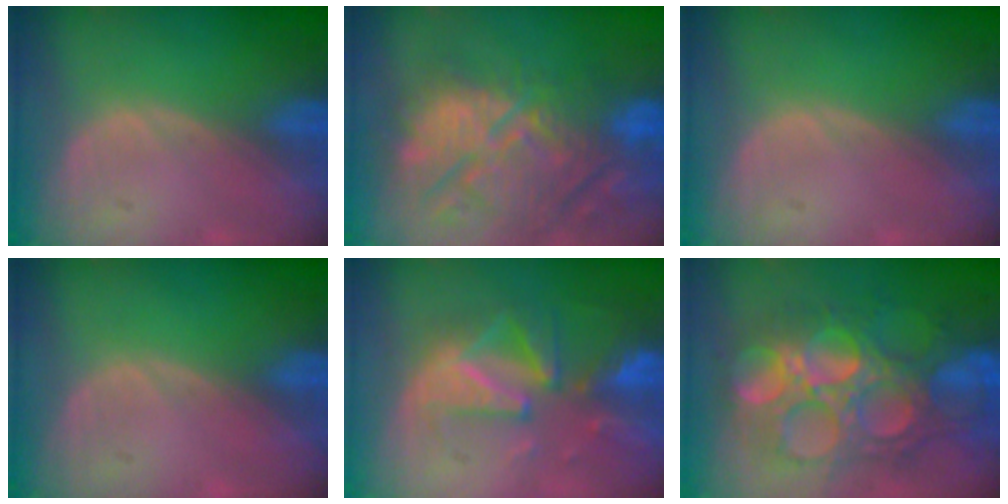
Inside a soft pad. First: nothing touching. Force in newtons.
{"total": 14.5, "press": 12.7, "slide": 7.1}
{"total": 0.0}
{"total": 0.0}
{"total": 10.0, "press": 8.7, "slide": 4.8}
{"total": 13.6, "press": 13.5, "slide": 1.5}